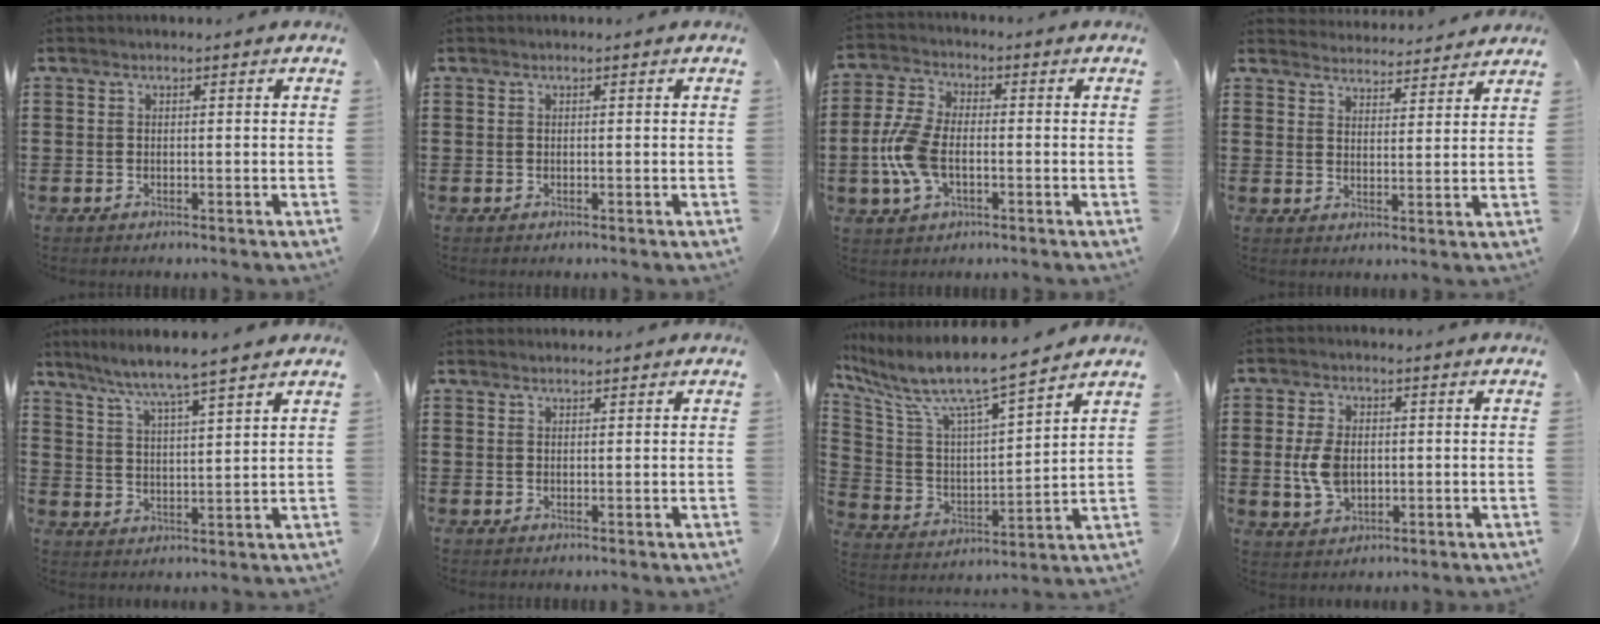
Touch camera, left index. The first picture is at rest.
{"total": 0.0}
{"total": 8.8, "force": [-1.5, 4.8, 7.2], "torque": [-0.179, -0.006, -0.033]}
{"total": 4.0, "force": [4.0, 0.2, -0.2], "torque": [-0.011, -0.021, 0.072]}
{"total": 5.0, "force": [4.5, -1.0, 2.0], "torque": [-0.061, -0.031, 0.073]}
{"total": 1.1, "force": [1.1, 0.2, 0.1], "torque": [-0.004, 0.000, 0.021]}
{"total": 8.4, "force": [7.0, 0.8, 4.5], "torque": [-0.120, -0.055, 0.112]}
{"total": 6.2, "force": [0.1, 4.0, 4.8], "torque": [-0.123, 0.002, -0.005]}